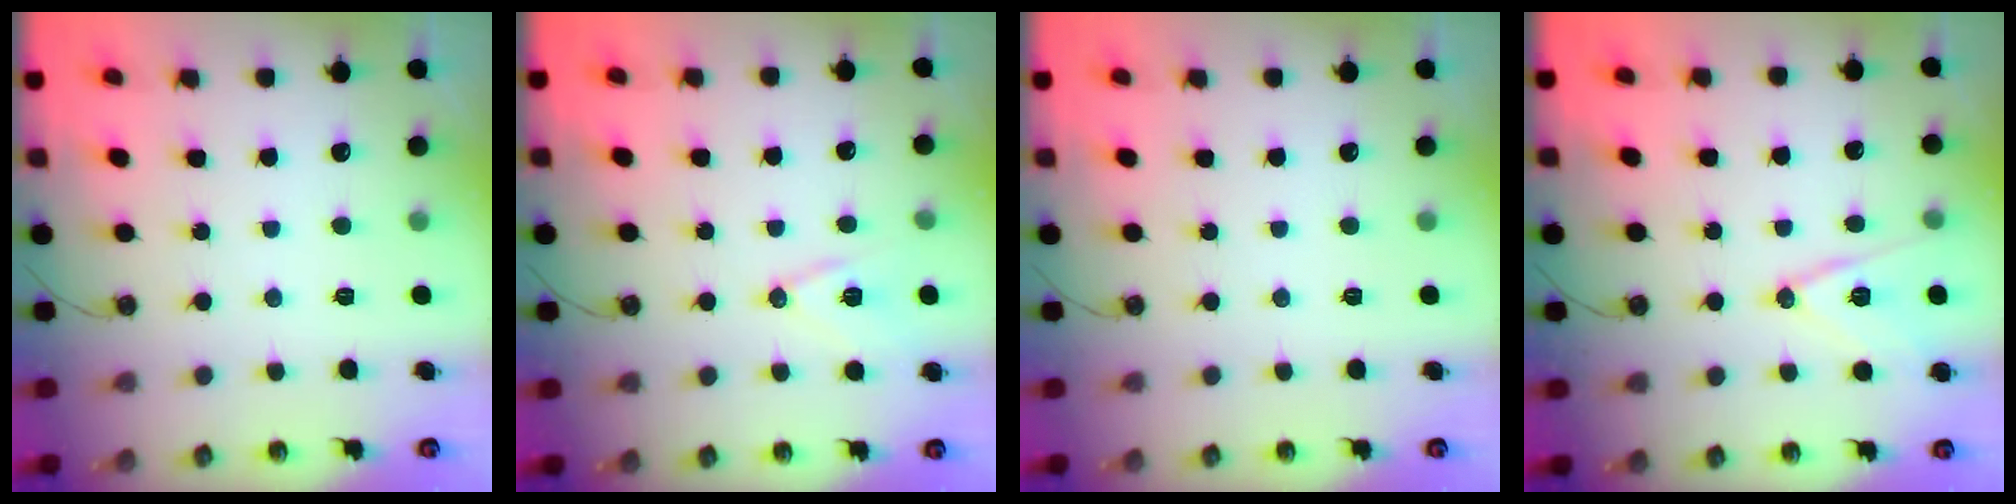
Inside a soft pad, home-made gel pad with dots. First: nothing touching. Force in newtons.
{"total": 10.6, "press": 10.0, "slide": 3.3}
{"total": 0.0}
{"total": 12.3, "press": 11.8, "slide": 3.2}